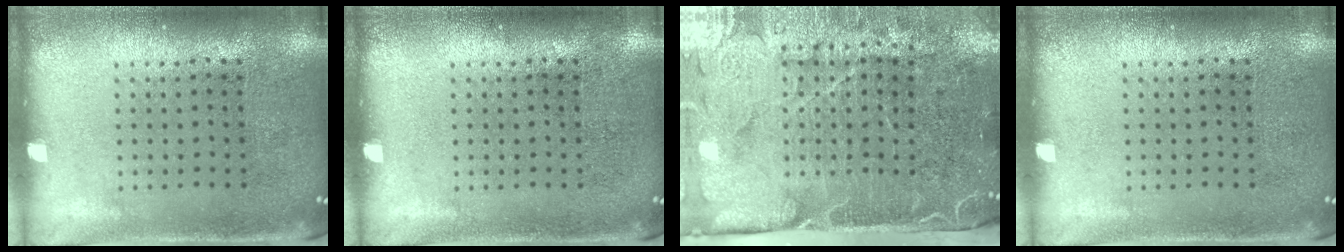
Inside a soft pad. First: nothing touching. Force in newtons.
{"total": 0.0}
{"total": 4.9, "press": 4.1, "slide": 2.8}
{"total": 0.0}